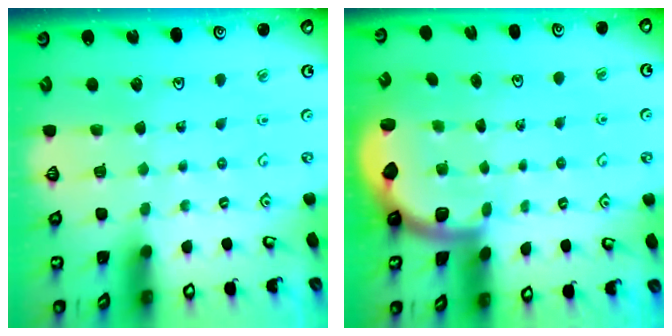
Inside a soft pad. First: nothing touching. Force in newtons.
{"total": 1.9, "press": 1.8, "slide": 0.5}